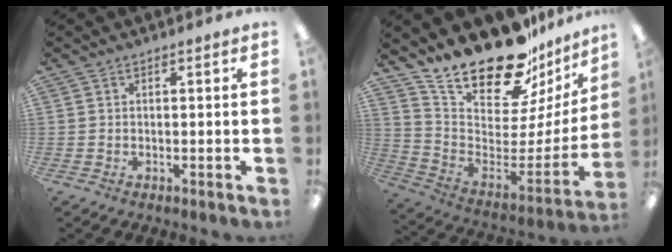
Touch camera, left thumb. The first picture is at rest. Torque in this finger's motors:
{"motor_torque": [1.61, 1.57, 1.38, -1.39, 0.28]}